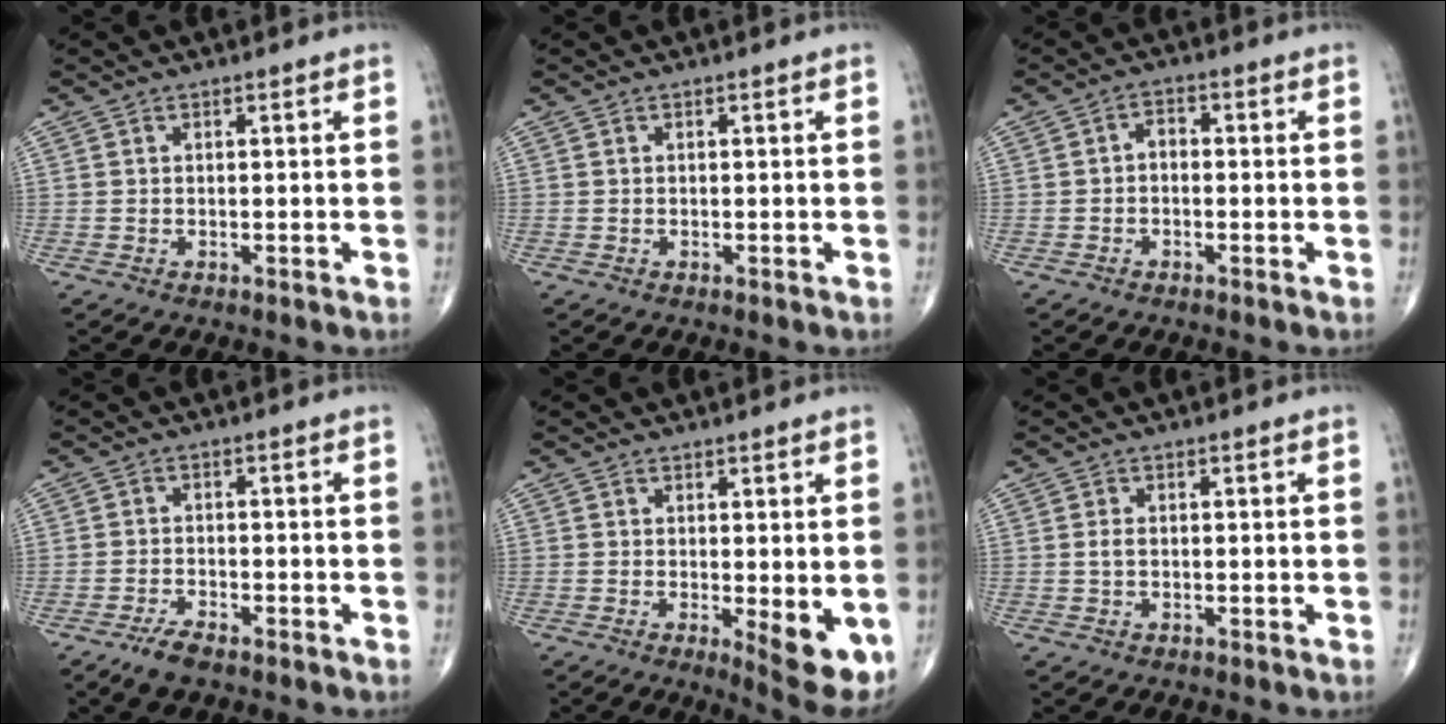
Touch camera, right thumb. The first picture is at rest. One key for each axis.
{"total": 0.0}
{"total": 2.6, "fx": -0.3, "fy": 1.8, "fz": 1.9, "tx": -0.021, "ty": 0.014, "tz": -0.012}
{"total": 3.8, "fx": -2.8, "fy": 1.3, "fz": 2.2, "tx": -0.050, "ty": 0.007, "tz": -0.052}
{"total": 7.0, "fx": -1.0, "fy": 2.1, "fz": 6.6, "tx": -0.083, "ty": -0.019, "tz": -0.007}
{"total": 1.0, "fx": 0.0, "fy": 0.5, "fz": 0.8, "tx": -0.019, "ty": -0.001, "tz": -0.001}